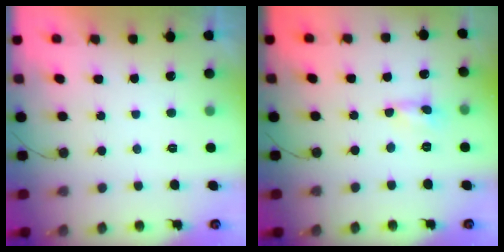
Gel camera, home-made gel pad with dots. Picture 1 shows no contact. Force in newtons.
{"total": 0.0}